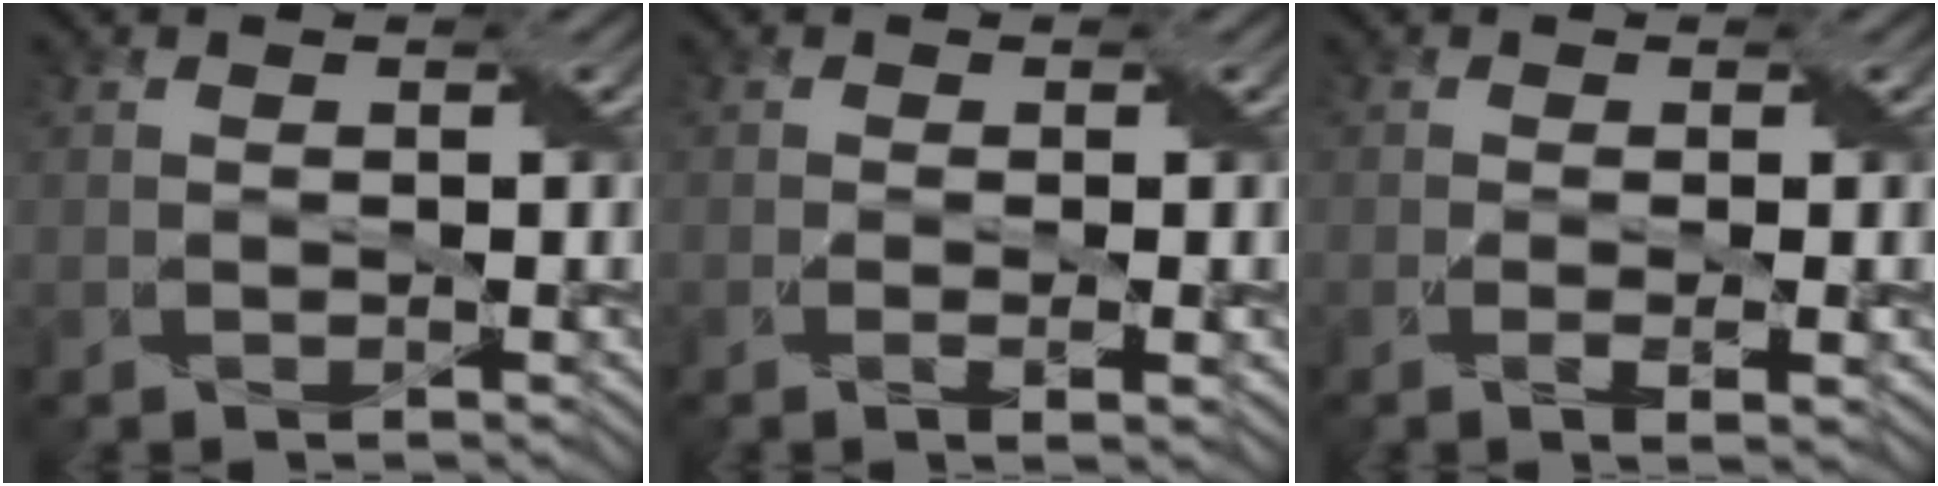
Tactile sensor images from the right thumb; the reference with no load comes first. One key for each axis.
{"total": 1.7, "fx": -0.4, "fy": 0.3, "fz": 1.7, "tx": -0.034, "ty": -0.001, "tz": -0.008}
{"total": 2.1, "fx": -0.4, "fy": 0.4, "fz": 2.0, "tx": -0.041, "ty": -0.002, "tz": -0.008}